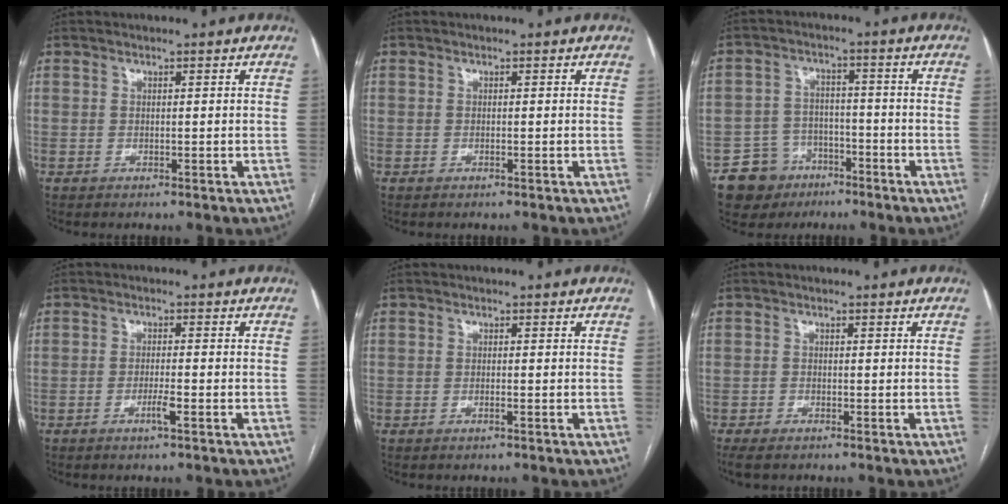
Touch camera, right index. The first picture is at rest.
{"total": 0.0}
{"total": 7.6, "force": [-4.5, 6.0, 0.8], "torque": [-0.016, 0.015, -0.068]}
{"total": 2.6, "force": [-1.3, -0.1, 2.3], "torque": [-0.043, -0.003, -0.025]}
{"total": 0.8, "force": [-0.4, 0.0, 0.7], "torque": [-0.014, 0.000, -0.006]}
{"total": 2.8, "force": [-2.2, 0.9, 1.4], "torque": [-0.028, -0.006, -0.034]}